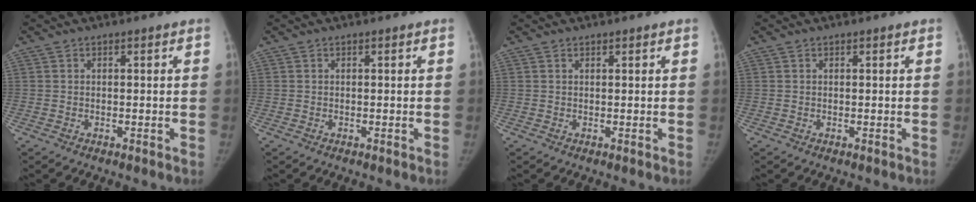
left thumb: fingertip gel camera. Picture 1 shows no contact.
{"total": 0.0}
{"total": 0.0}
{"total": 0.0}